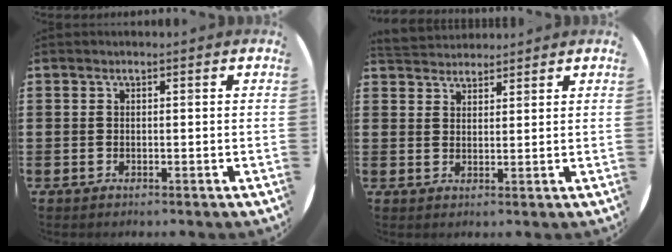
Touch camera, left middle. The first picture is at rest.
{"total": 3.0, "force": [2.9, 0.7, -0.2], "torque": [-0.002, -0.004, 0.057]}